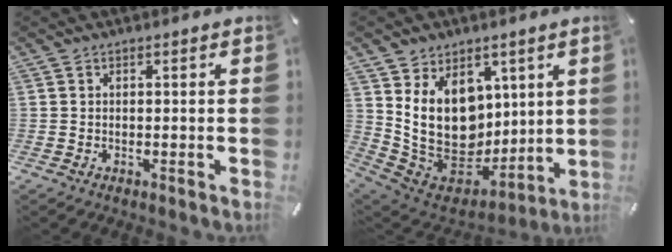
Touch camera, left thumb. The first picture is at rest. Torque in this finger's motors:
{"motor_torque": [2.79, 2.23, 1.50, -1.27, 0.44]}